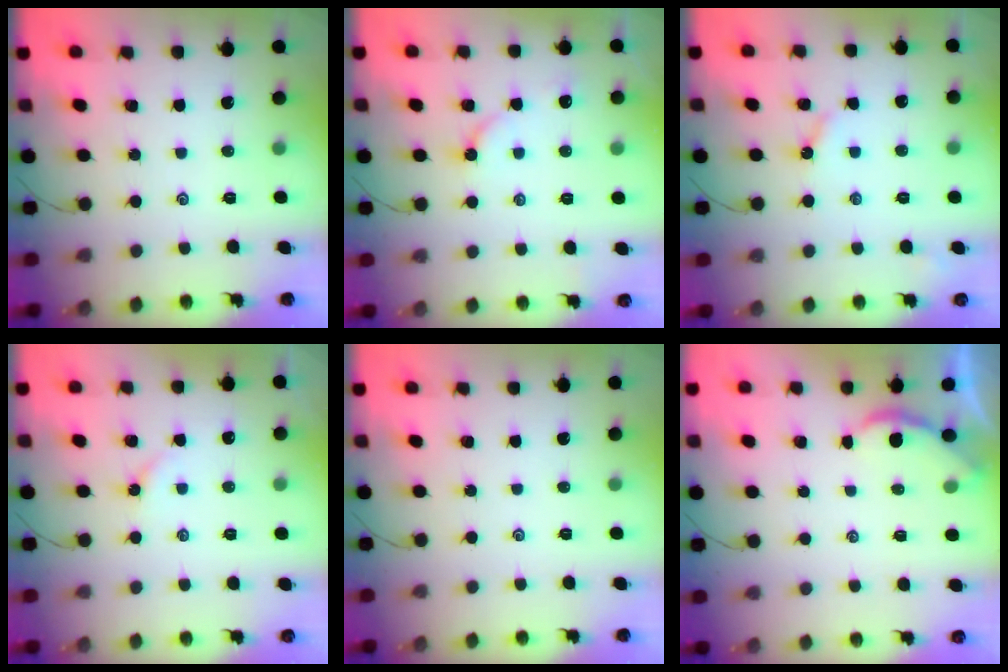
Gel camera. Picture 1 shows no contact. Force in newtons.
{"total": 3.9, "press": 3.9, "slide": 0.5}
{"total": 3.6, "press": 3.6, "slide": 0.6}
{"total": 1.8, "press": 1.8, "slide": 0.4}
{"total": 0.0}
{"total": 1.6, "press": 1.6, "slide": 0.1}